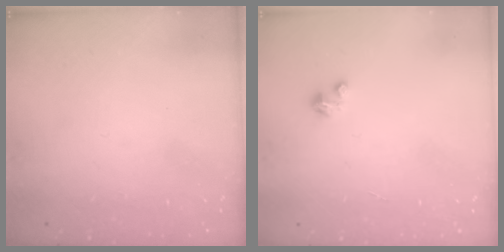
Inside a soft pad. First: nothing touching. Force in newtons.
{"total": 0.6, "press": 0.6, "slide": 0.3}